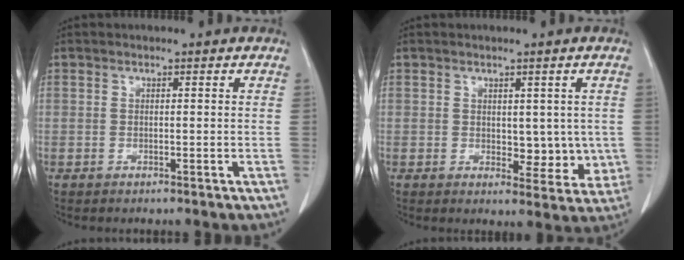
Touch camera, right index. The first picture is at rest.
{"total": 5.8, "force": [0.3, 3.5, 4.6], "torque": [-0.041, -0.008, 0.013]}